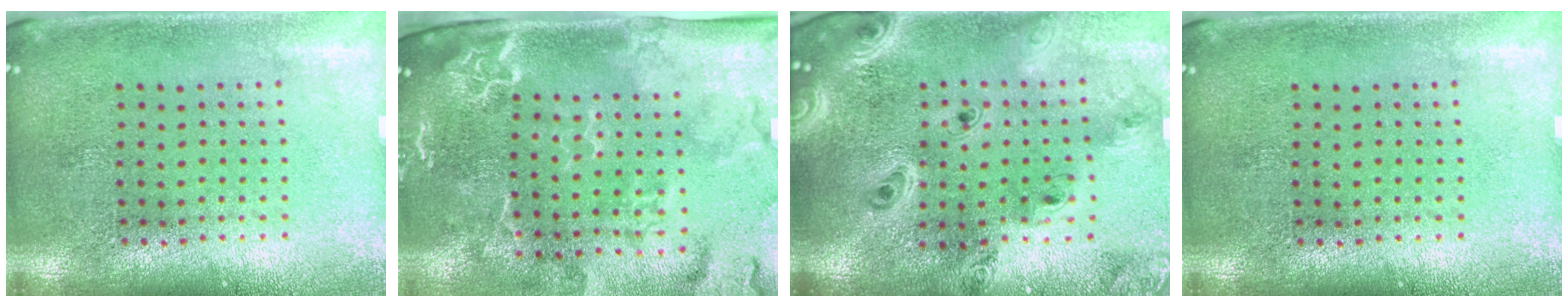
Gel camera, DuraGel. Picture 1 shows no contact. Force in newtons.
{"total": 2.9, "press": 2.4, "slide": 1.7}
{"total": 2.9, "press": 2.4, "slide": 1.6}
{"total": 0.0}